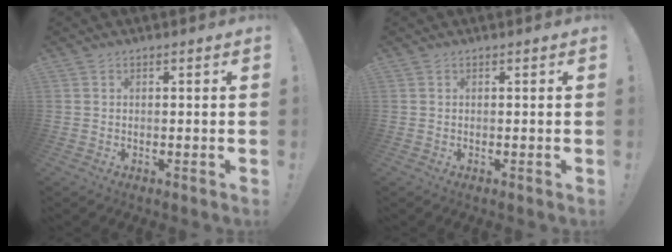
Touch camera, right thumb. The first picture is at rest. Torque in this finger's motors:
{"motor_torque": [0.00, 0.00, 0.02, 0.02, 0.00]}